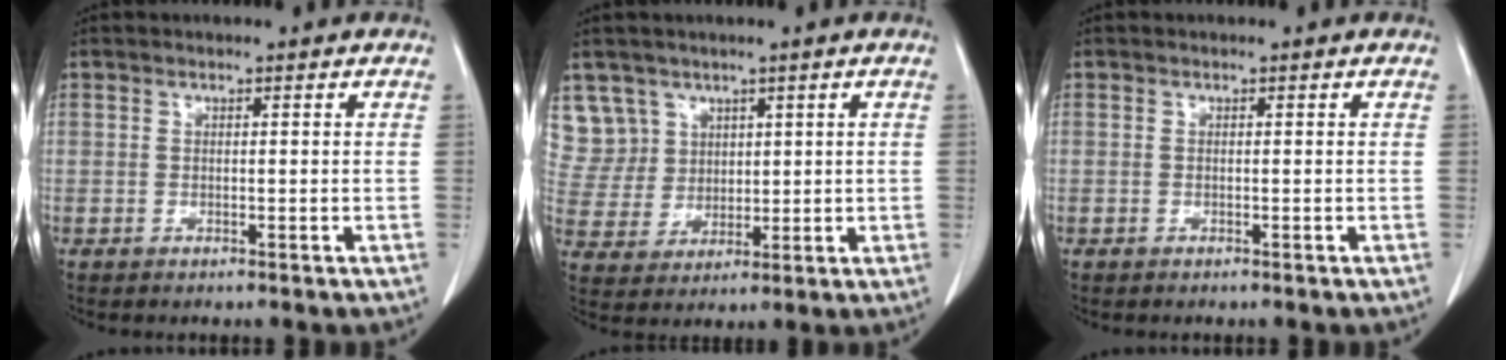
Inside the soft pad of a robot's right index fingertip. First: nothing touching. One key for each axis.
{"total": 7.7, "fx": 4.6, "fy": 6.2, "fz": -0.2, "tx": 0.005, "ty": 0.014, "tz": 0.104}
{"total": 0.0}